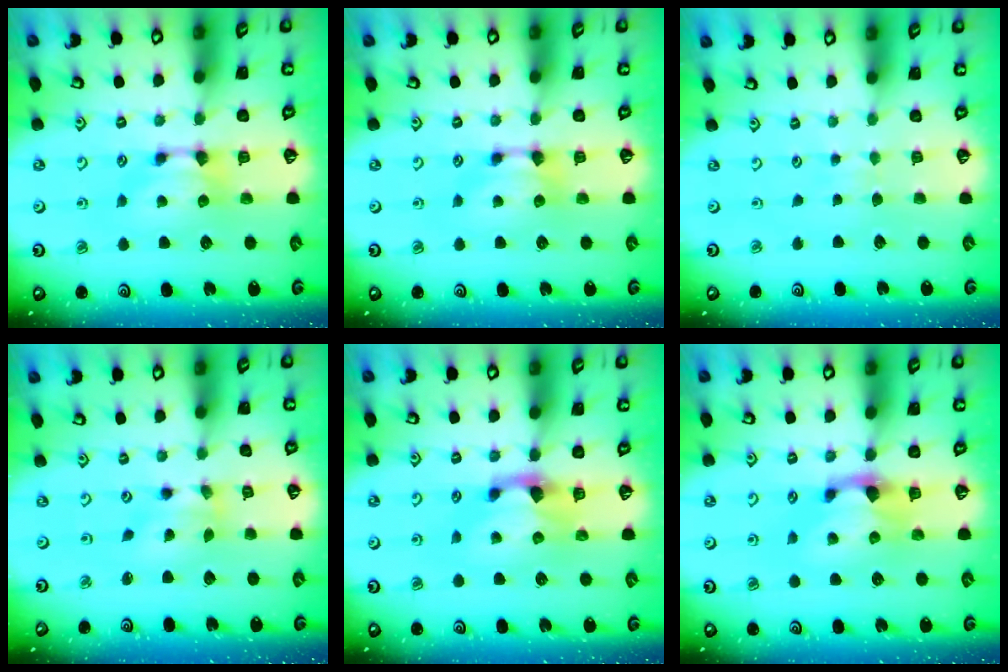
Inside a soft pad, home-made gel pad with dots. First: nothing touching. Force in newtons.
{"total": 0.0}
{"total": 3.6, "press": 3.6, "slide": 0.3}
{"total": 2.3, "press": 1.7, "slide": 1.5}
{"total": 1.2, "press": 0.9, "slide": 0.9}
{"total": 1.4, "press": 0.9, "slide": 1.0}